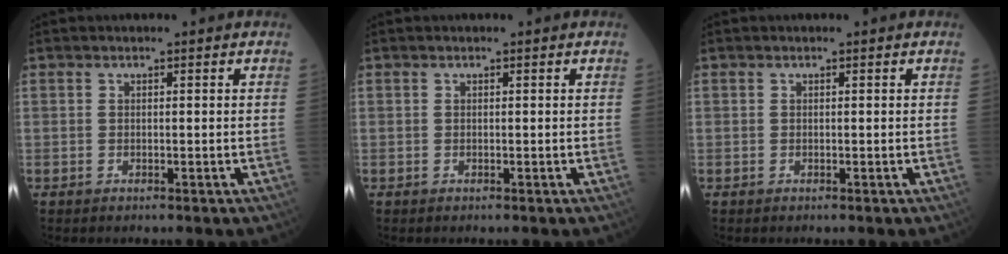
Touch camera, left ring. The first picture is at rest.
{"total": 0.0}
{"total": 0.0}